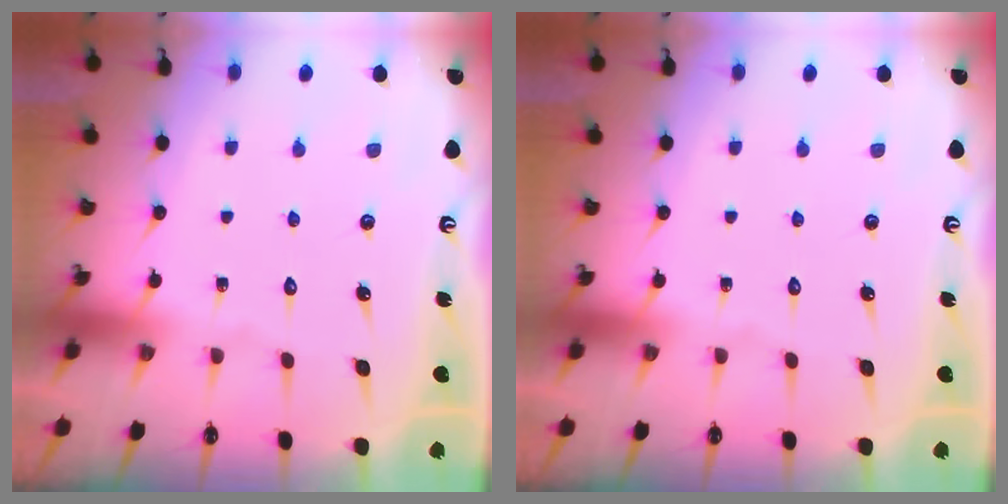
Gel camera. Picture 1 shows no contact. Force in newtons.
{"total": 0.0}